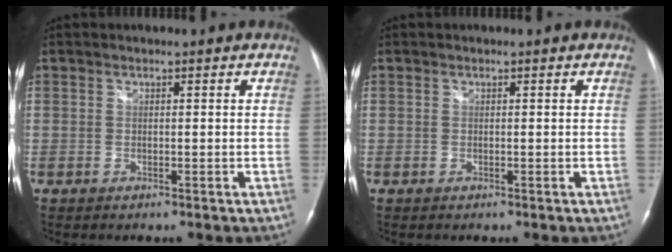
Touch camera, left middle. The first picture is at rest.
{"total": 0.0}